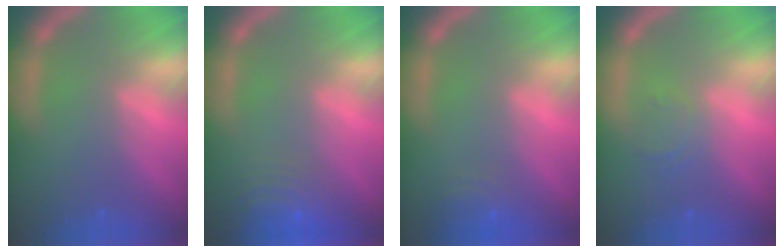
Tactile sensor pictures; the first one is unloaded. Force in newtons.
{"total": 9.1}
{"total": 3.0}
{"total": 1.9}